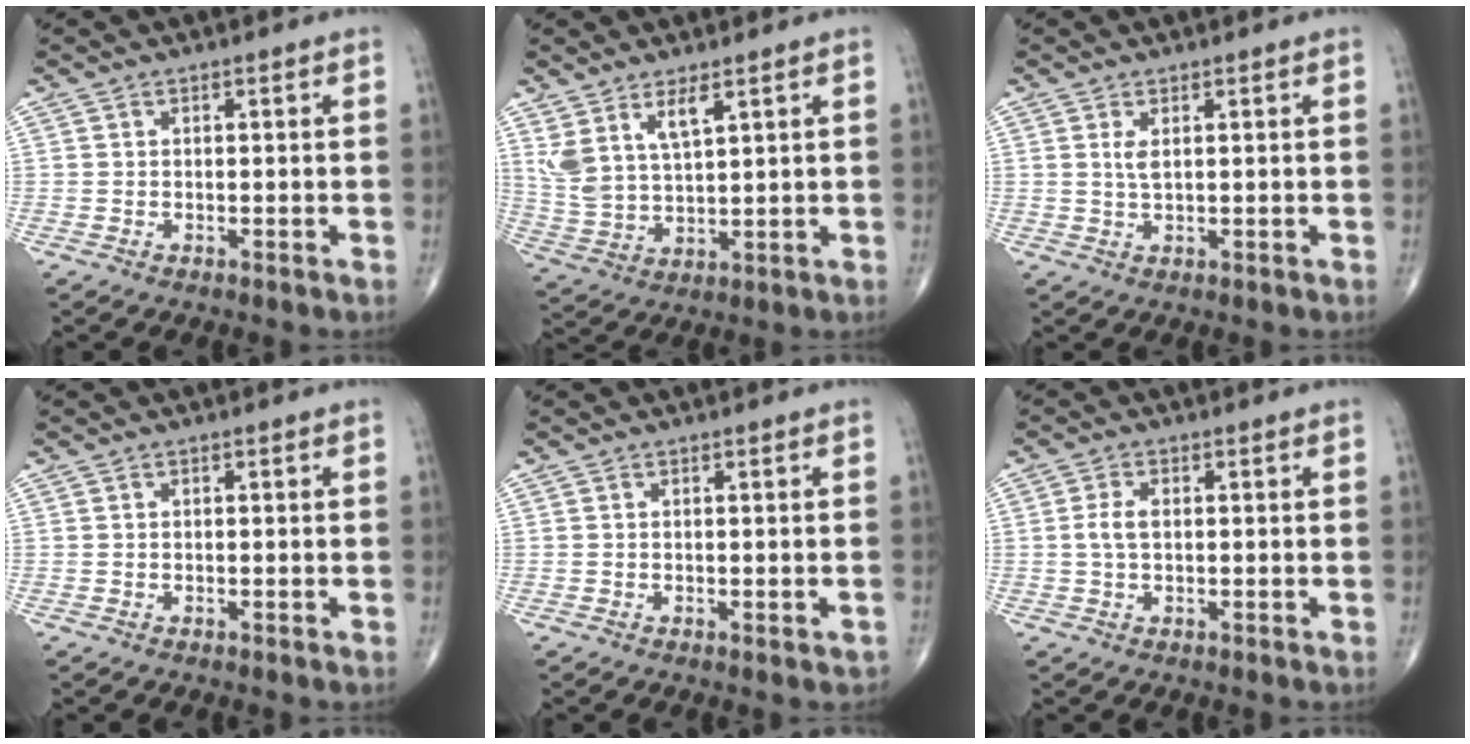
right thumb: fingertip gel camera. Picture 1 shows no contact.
{"total": 8.0, "force": [4.3, 3.2, 6.0], "torque": [-0.117, -0.023, 0.096]}
{"total": 1.9, "force": [0.6, 0.6, 1.7], "torque": [-0.039, -0.003, 0.017]}
{"total": 0.0}
{"total": 1.4, "force": [-0.5, 0.5, 1.2], "torque": [-0.014, 0.002, -0.004]}
{"total": 3.1, "force": [0.1, 1.7, 2.6], "torque": [-0.060, 0.005, 0.000]}